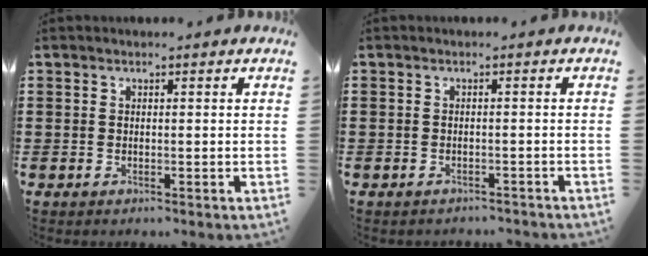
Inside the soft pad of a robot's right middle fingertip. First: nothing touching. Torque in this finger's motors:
{"motor_torque": [0.54, -0.31, 0.07, 0.03]}